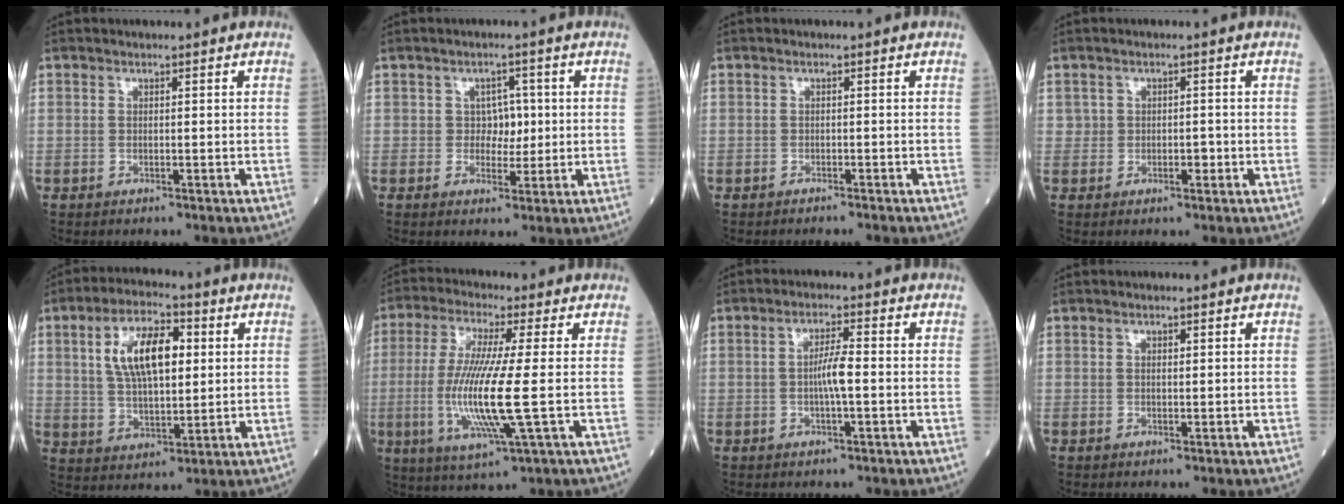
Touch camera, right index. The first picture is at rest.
{"total": 3.2, "force": [0.3, 2.5, 2.0], "torque": [-0.017, 0.004, 0.003]}
{"total": 2.1, "force": [-2.1, -0.1, 0.6], "torque": [-0.008, -0.002, -0.026]}
{"total": 1.7, "force": [-0.2, 1.4, 1.1], "torque": [-0.013, 0.005, 0.000]}
{"total": 11.4, "force": [3.1, 4.8, 9.9], "torque": [-0.189, 0.016, 0.057]}
{"total": 12.8, "force": [-1.6, 0.2, 12.7], "torque": [-0.270, -0.019, -0.036]}
{"total": 3.8, "force": [-0.4, 0.3, 3.8], "torque": [-0.072, 0.002, -0.008]}
{"total": 0.6, "force": [0.3, 0.4, 0.3], "torque": [-0.005, -0.002, 0.005]}